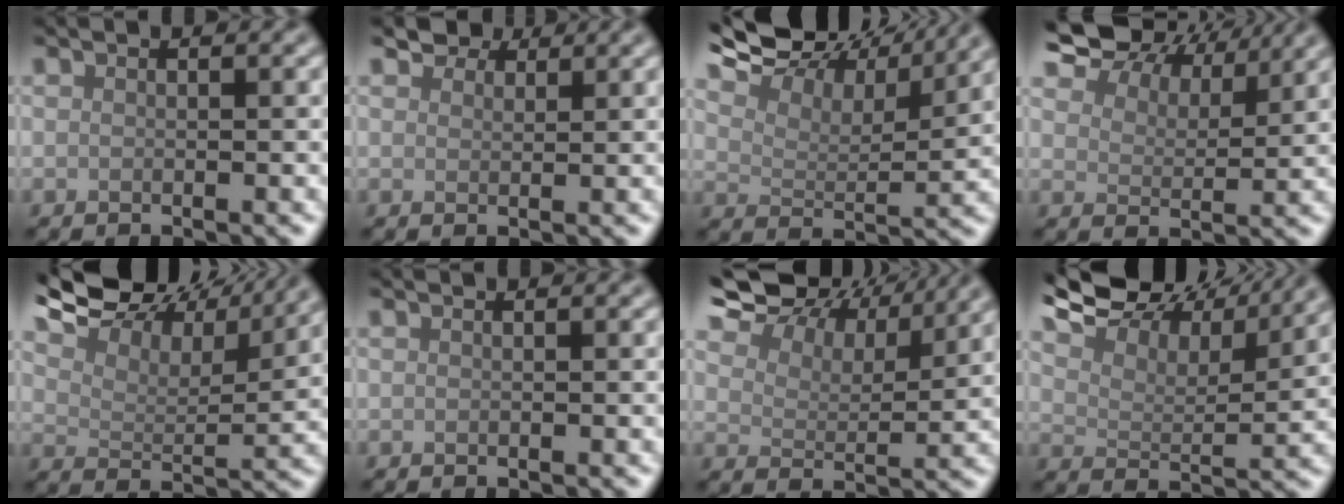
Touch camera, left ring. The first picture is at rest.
{"total": 2.2, "force": [1.9, 1.0, 0.5], "torque": [-0.010, 0.000, 0.029]}
{"total": 11.7, "force": [9.9, 3.5, 5.2], "torque": [-0.109, 0.013, 0.127]}
{"total": 9.2, "force": [8.0, 3.3, 3.3], "torque": [-0.079, 0.010, 0.113]}
{"total": 11.6, "force": [10.0, 3.4, 4.9], "torque": [-0.106, 0.015, 0.127]}
{"total": 0.0}
{"total": 10.0, "force": [8.2, 3.7, 4.4], "torque": [-0.090, 0.012, 0.103]}
{"total": 10.6, "force": [9.4, 2.8, 4.2], "torque": [-0.091, 0.013, 0.123]}